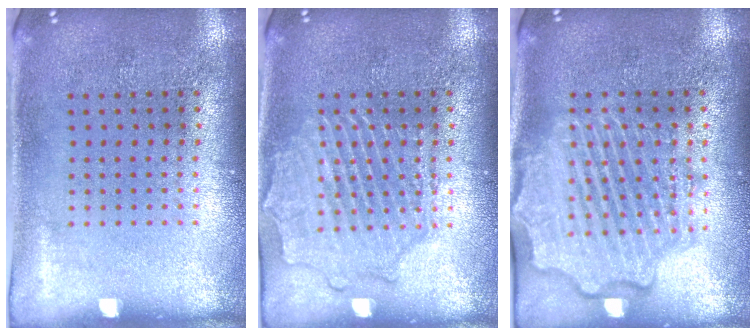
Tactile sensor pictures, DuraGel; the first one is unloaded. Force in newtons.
{"total": 2.6, "press": 2.6, "slide": 0.2}
{"total": 3.6, "press": 3.6, "slide": 0.4}